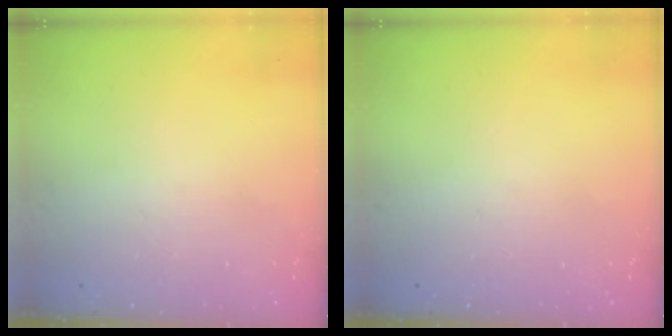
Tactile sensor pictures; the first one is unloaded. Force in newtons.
{"total": 0.0}